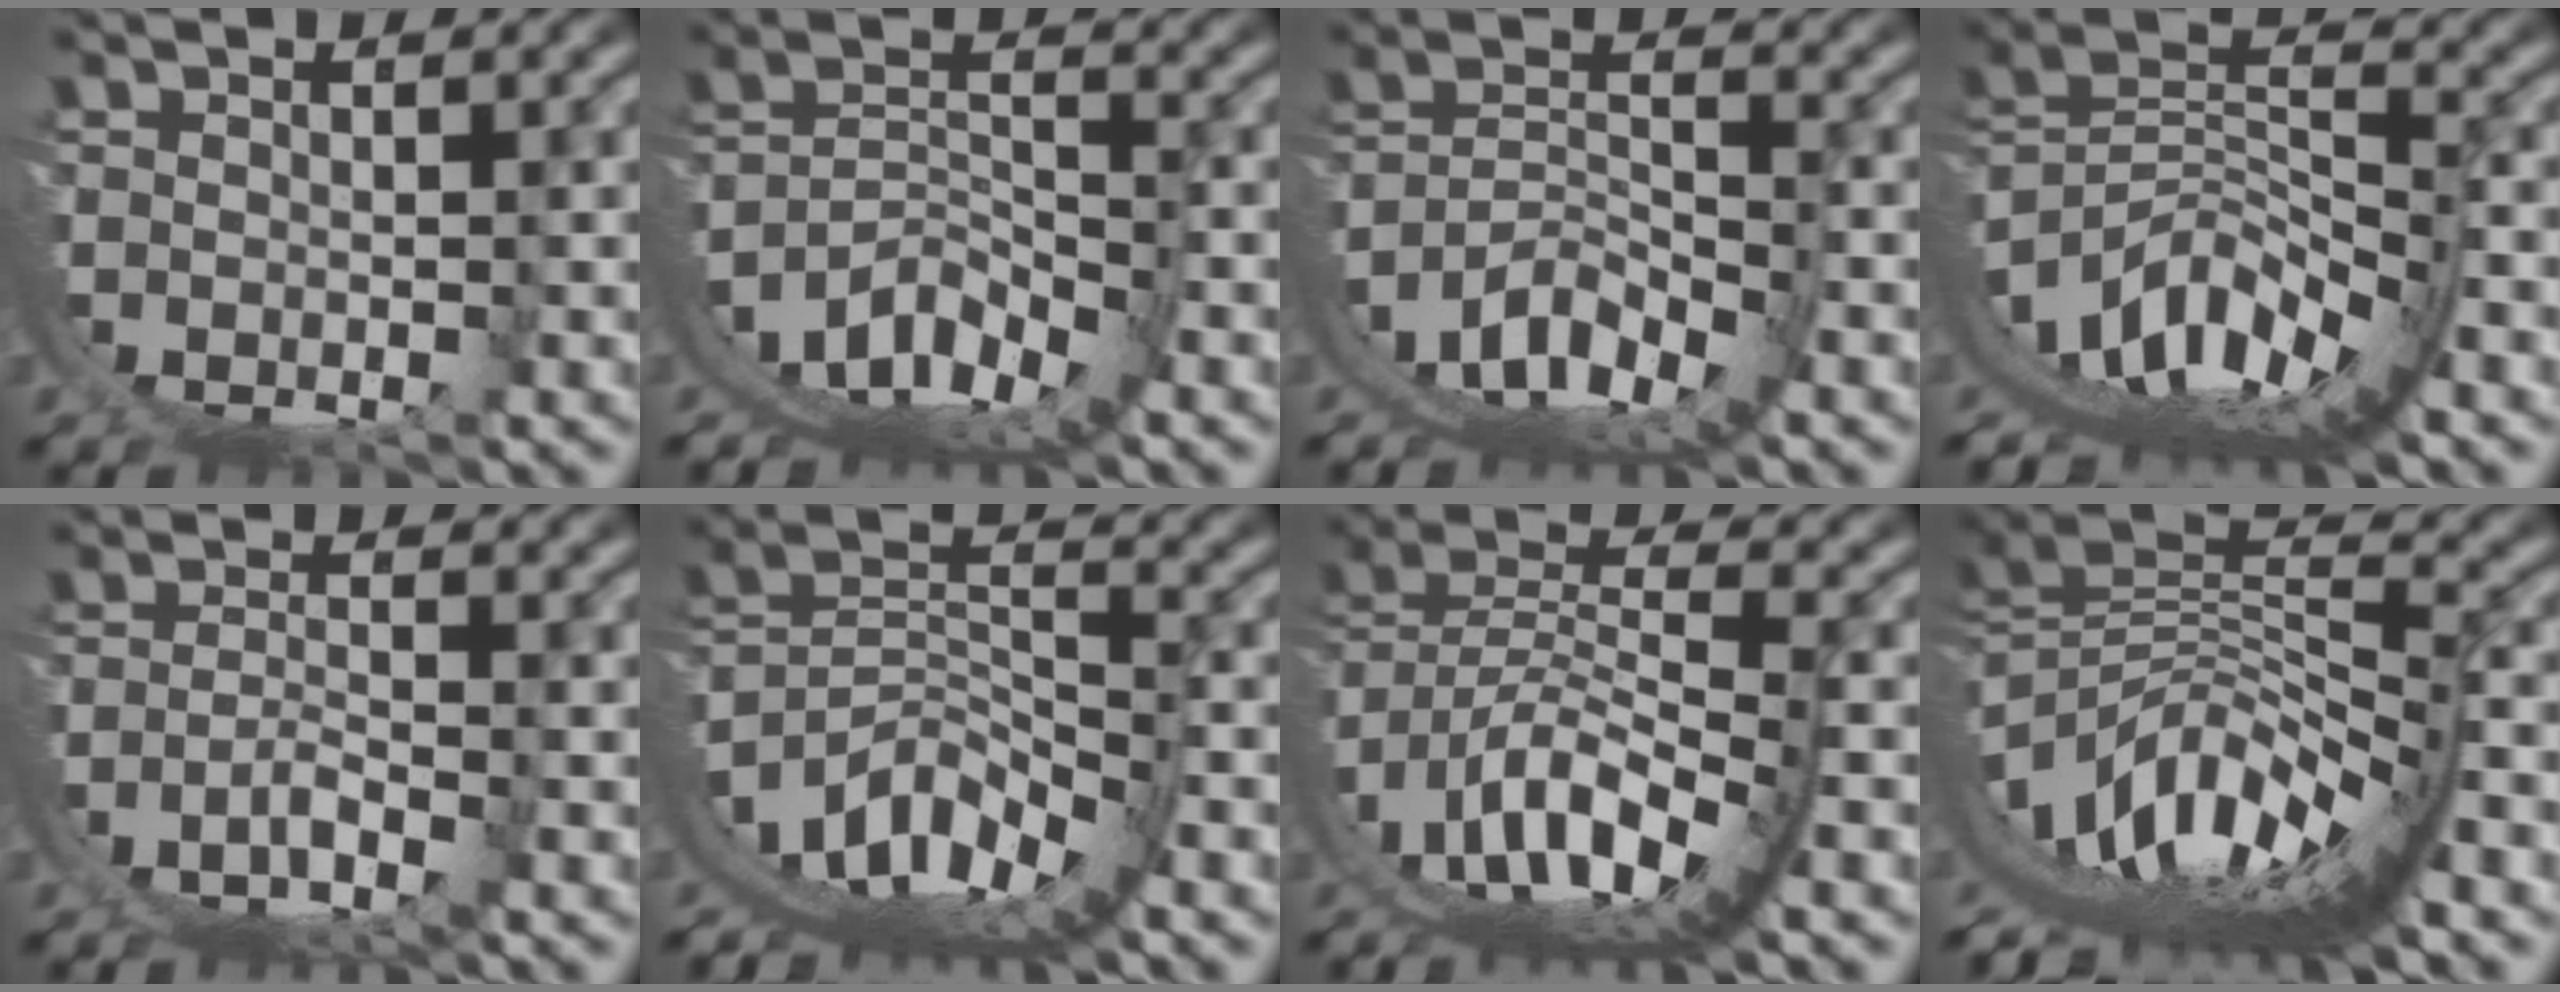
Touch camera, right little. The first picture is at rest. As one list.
[{"total": 11.8, "force": [-0.7, 9.0, 7.7], "torque": [-0.175, -0.039, 0.002]}, {"total": 11.3, "force": [-0.4, 8.7, 7.2], "torque": [-0.177, -0.041, 0.005]}, {"total": 14.0, "force": [0.2, 9.0, 10.7], "torque": [-0.189, -0.027, 0.016]}, {"total": 6.7, "force": [-1.3, 5.3, 3.8], "torque": [-0.097, -0.026, -0.018]}, {"total": 12.5, "force": [0.5, 8.4, 9.3], "torque": [-0.185, -0.035, 0.025]}, {"total": 12.2, "force": [0.9, 8.3, 8.9], "torque": [-0.175, -0.009, 0.014]}, {"total": 15.1, "force": [0.3, 8.6, 12.3], "torque": [-0.191, -0.018, 0.019]}]